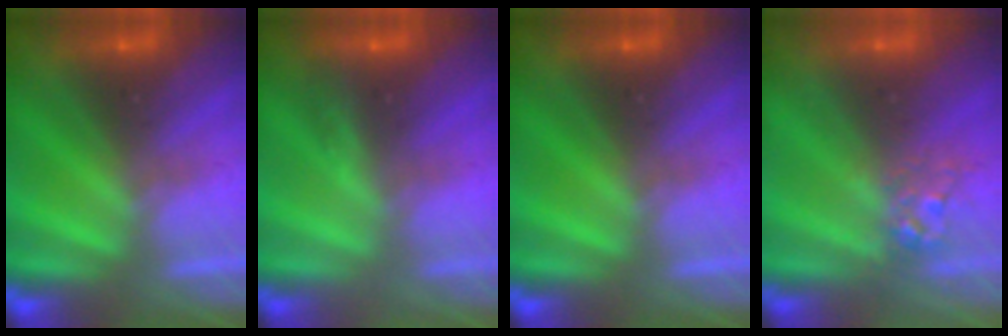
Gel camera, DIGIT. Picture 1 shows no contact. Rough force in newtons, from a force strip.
{"total": 2.9}
{"total": 0.0}
{"total": 2.7}